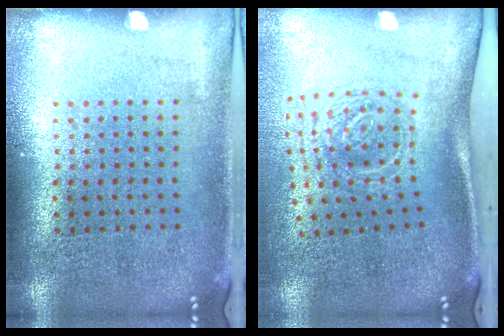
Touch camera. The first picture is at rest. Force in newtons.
{"total": 1.9, "press": 1.3, "slide": 1.4}